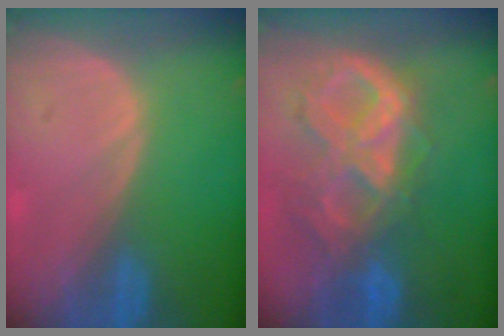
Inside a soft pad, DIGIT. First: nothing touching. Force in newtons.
{"total": 10.5, "press": 8.8, "slide": 5.7}